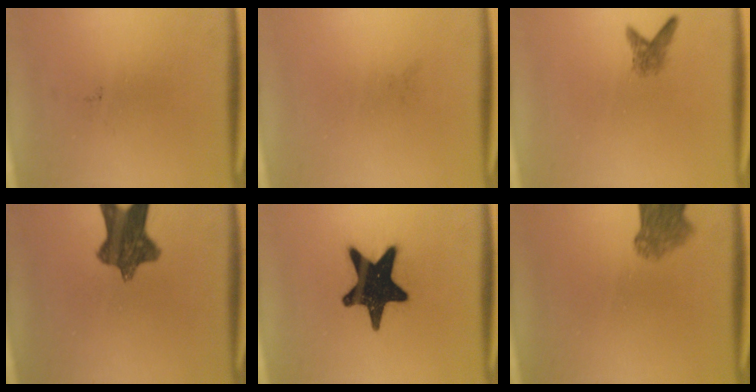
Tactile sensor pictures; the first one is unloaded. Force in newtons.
{"total": 0.0}
{"total": 2.1}
{"total": 9.8}
{"total": 19.1}
{"total": 5.4}